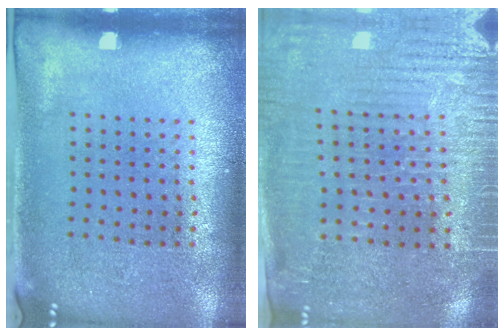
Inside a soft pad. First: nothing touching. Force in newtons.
{"total": 3.5, "press": 3.3, "slide": 1.2}